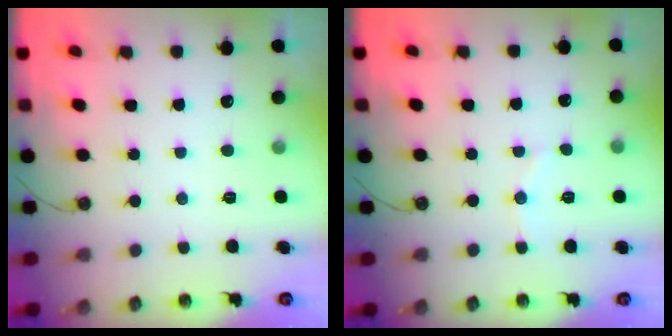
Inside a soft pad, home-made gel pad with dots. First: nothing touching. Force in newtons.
{"total": 6.8, "press": 6.8, "slide": 0.5}